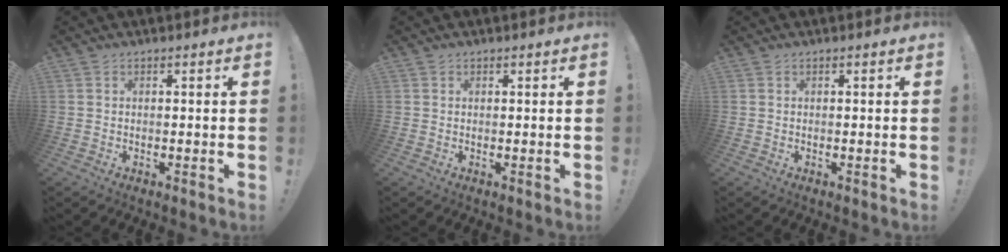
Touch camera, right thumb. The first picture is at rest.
{"total": 0.0}
{"total": 0.0}